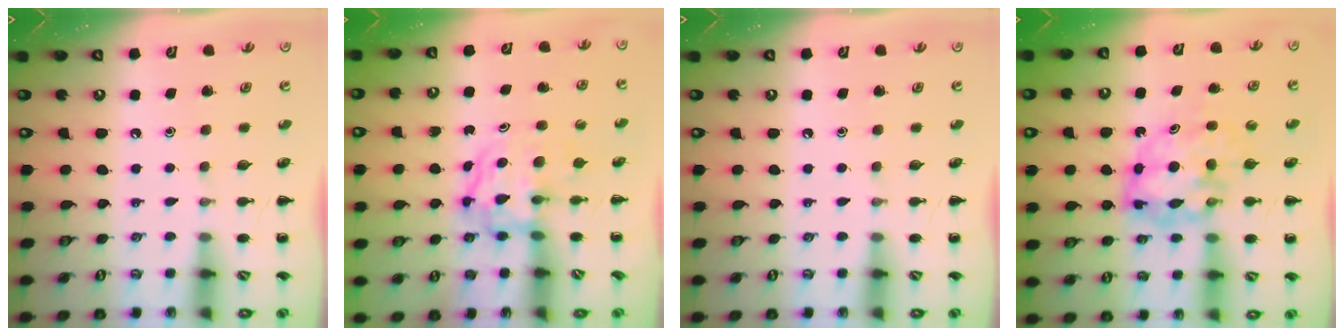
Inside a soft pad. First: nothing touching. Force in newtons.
{"total": 3.6, "press": 3.6, "slide": 0.4}
{"total": 0.0}
{"total": 7.0, "press": 6.8, "slide": 1.8}